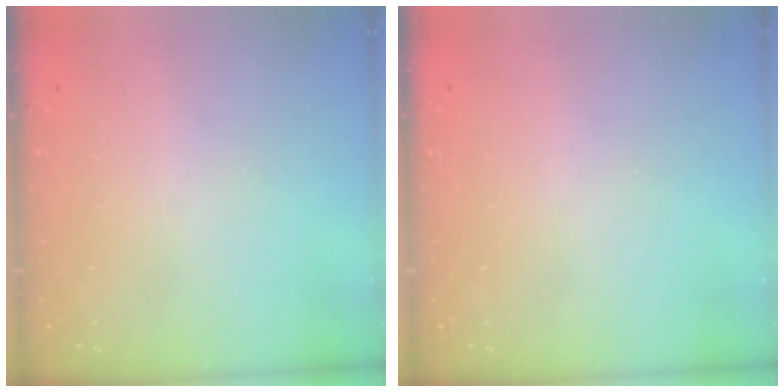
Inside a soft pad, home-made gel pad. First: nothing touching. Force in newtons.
{"total": 0.0}